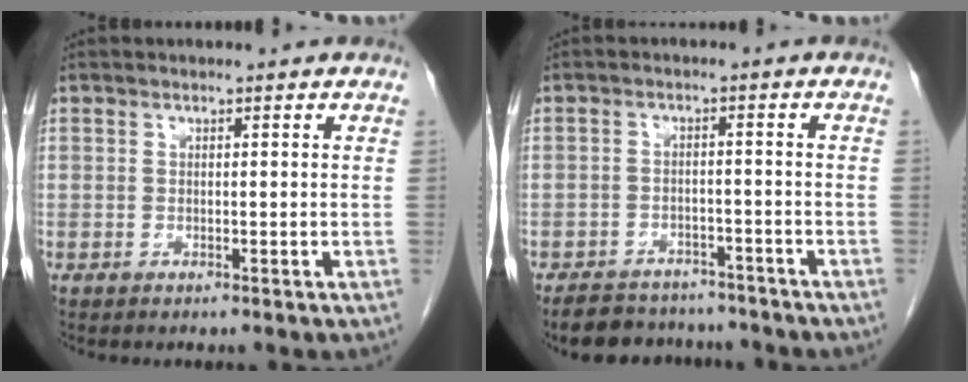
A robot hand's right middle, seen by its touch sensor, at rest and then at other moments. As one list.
[{"total": 9.7, "force": [-8.6, 3.8, 2.3], "torque": [-0.030, 0.005, -0.115]}]